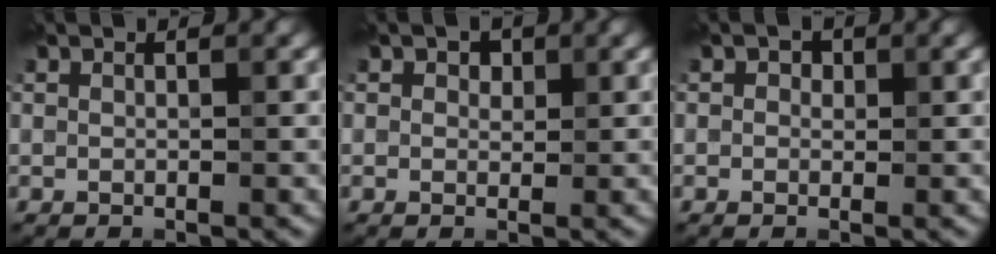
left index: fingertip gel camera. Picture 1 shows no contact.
{"total": 1.3, "force": [0.7, 0.9, 0.6], "torque": [-0.007, -0.002, 0.006]}
{"total": 1.2, "force": [0.5, 1.0, 0.6], "torque": [-0.004, -0.001, -0.004]}